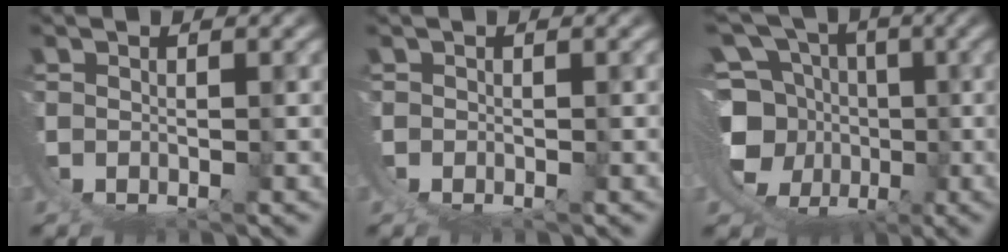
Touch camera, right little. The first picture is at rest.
{"total": 0.0}
{"total": 13.8, "force": [1.8, 11.8, 7.0], "torque": [-0.153, -0.043, 0.033]}